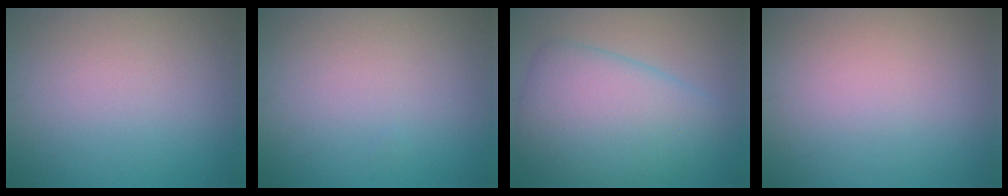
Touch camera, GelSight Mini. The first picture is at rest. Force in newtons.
{"total": 0.0}
{"total": 7.5, "press": 7.5, "slide": 0.1}
{"total": 0.0}